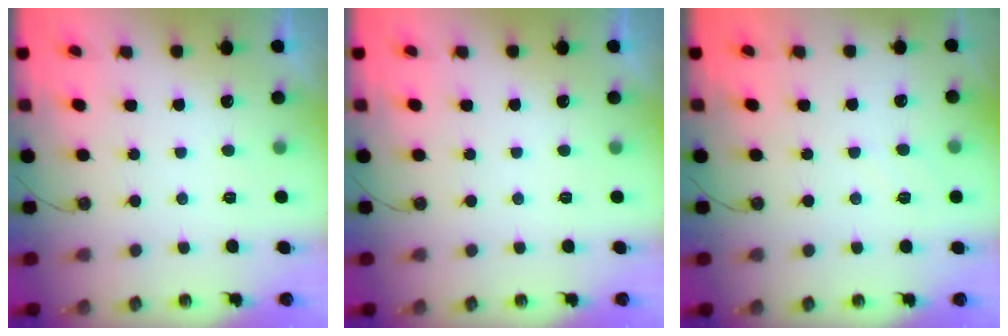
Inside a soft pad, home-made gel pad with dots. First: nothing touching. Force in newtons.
{"total": 0.0}
{"total": 5.1, "press": 5.0, "slide": 0.7}